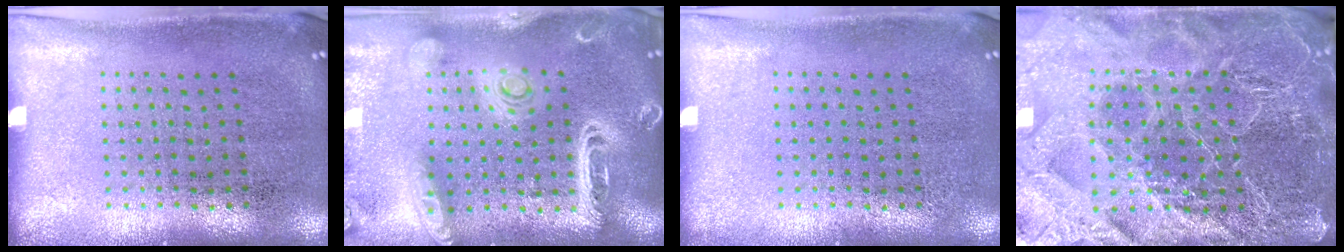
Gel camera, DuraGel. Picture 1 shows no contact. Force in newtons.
{"total": 3.0, "press": 2.6, "slide": 1.6}
{"total": 0.0}
{"total": 6.3, "press": 5.4, "slide": 3.1}